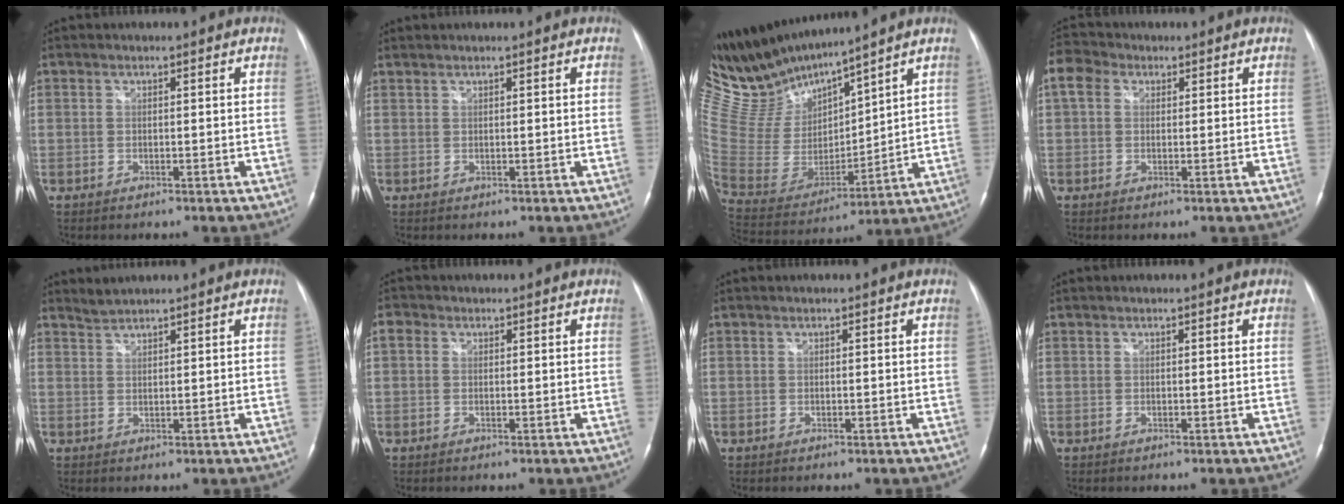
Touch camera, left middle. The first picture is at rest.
{"total": 0.7, "force": [0.7, 0.0, 0.0], "torque": [-0.005, 0.004, 0.018]}
{"total": 15.4, "force": [14.5, 0.8, 5.1], "torque": [-0.126, 0.001, 0.305]}
{"total": 4.8, "force": [1.9, 3.6, 2.6], "torque": [-0.067, 0.031, 0.035]}
{"total": 1.6, "force": [1.6, -0.3, -0.2], "torque": [-0.001, 0.001, 0.035]}
{"total": 1.6, "force": [0.5, 1.4, 0.7], "torque": [-0.015, 0.013, 0.006]}
{"total": 0.0}
{"total": 0.0}